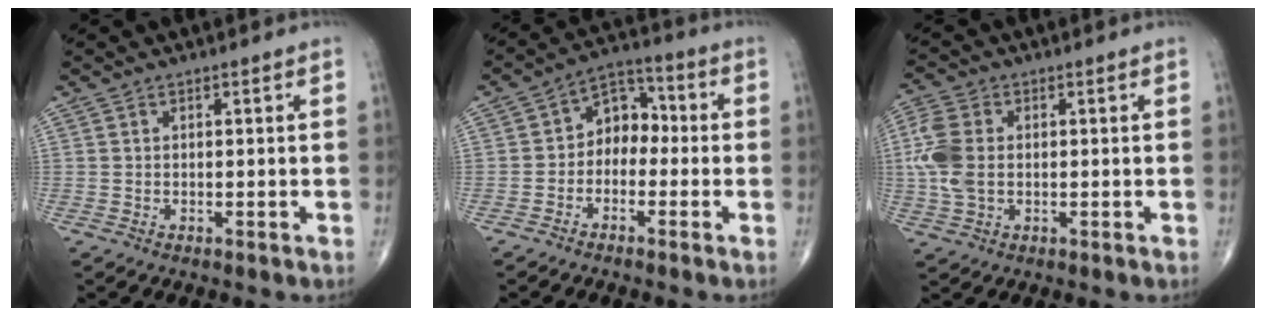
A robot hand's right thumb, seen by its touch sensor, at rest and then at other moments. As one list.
[{"total": 7.1, "force": [-1.3, 5.3, 4.6], "torque": [-0.036, 0.038, -0.042]}, {"total": 8.1, "force": [0.1, 5.4, 6.1], "torque": [-0.156, 0.007, 0.000]}]